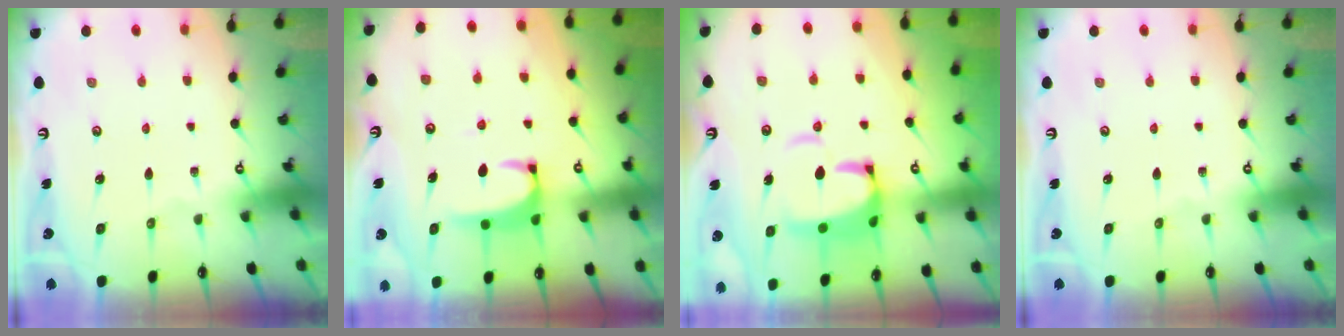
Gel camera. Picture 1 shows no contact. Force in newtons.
{"total": 1.9, "press": 1.9, "slide": 0.3}
{"total": 7.4, "press": 7.3, "slide": 1.2}
{"total": 0.0}